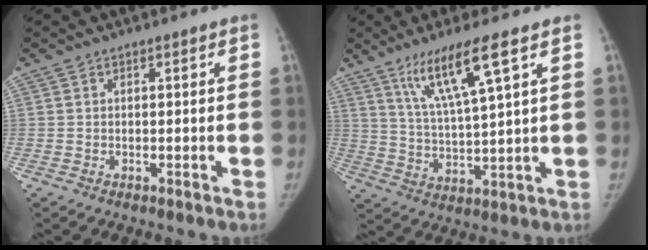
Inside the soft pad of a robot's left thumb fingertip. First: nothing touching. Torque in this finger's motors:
{"motor_torque": [0.26, -0.16, 1.13, -0.80, 0.08]}